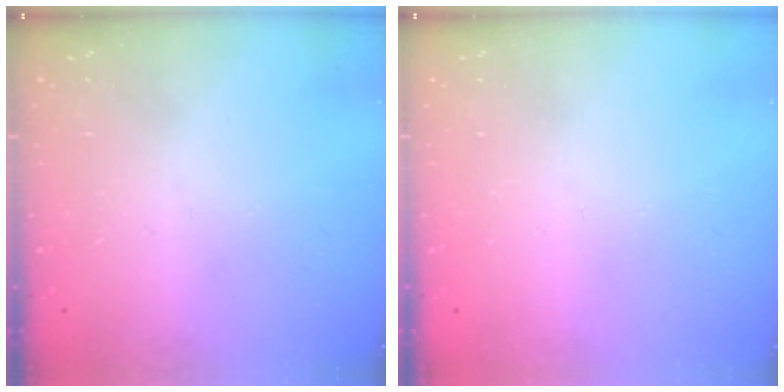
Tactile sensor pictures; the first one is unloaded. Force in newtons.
{"total": 0.0}